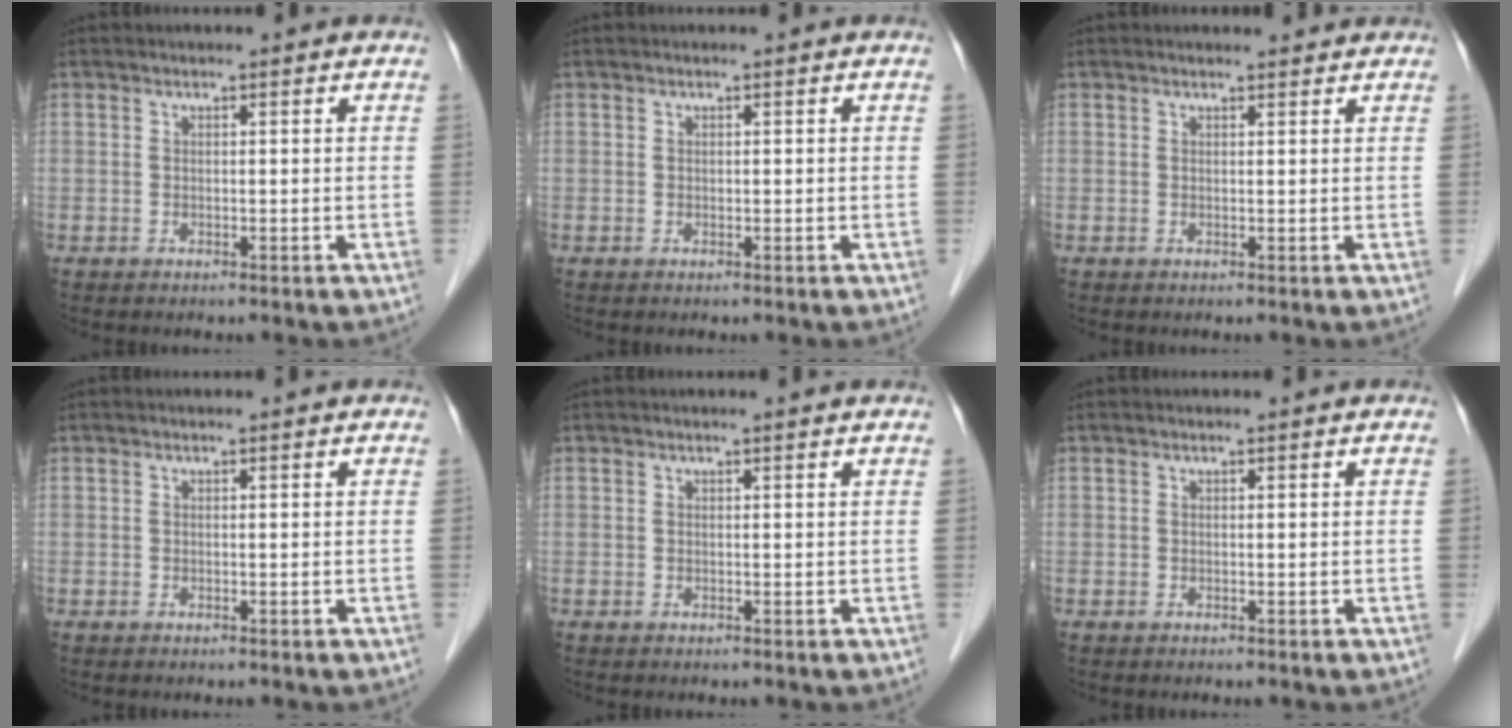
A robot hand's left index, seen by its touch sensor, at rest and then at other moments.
{"total": 1.0, "force": [-1.0, 0.1, -0.2], "torque": [0.004, -0.006, -0.016]}
{"total": 0.8, "force": [0.7, 0.3, -0.1], "torque": [-0.006, -0.004, 0.005]}
{"total": 0.0}
{"total": 0.0}
{"total": 0.0}